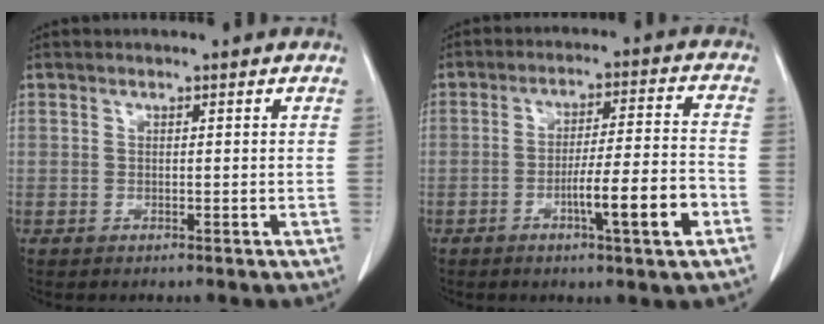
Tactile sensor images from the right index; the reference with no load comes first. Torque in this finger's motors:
{"motor_torque": [1.40, -0.66, 0.64, 0.13]}